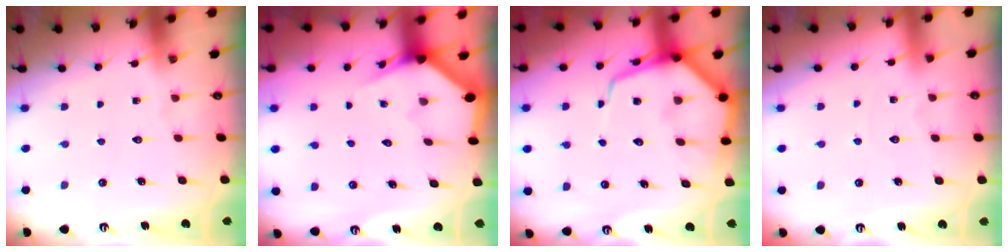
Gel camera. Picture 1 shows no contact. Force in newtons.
{"total": 2.7, "press": 2.7, "slide": 0.1}
{"total": 10.3, "press": 10.3, "slide": 1.1}
{"total": 2.7, "press": 2.7, "slide": 0.3}